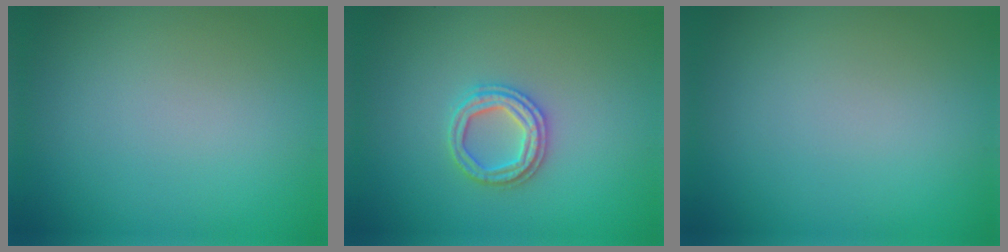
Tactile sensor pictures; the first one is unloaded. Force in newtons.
{"total": 2.4, "press": 2.4, "slide": 0.4}
{"total": 0.0}